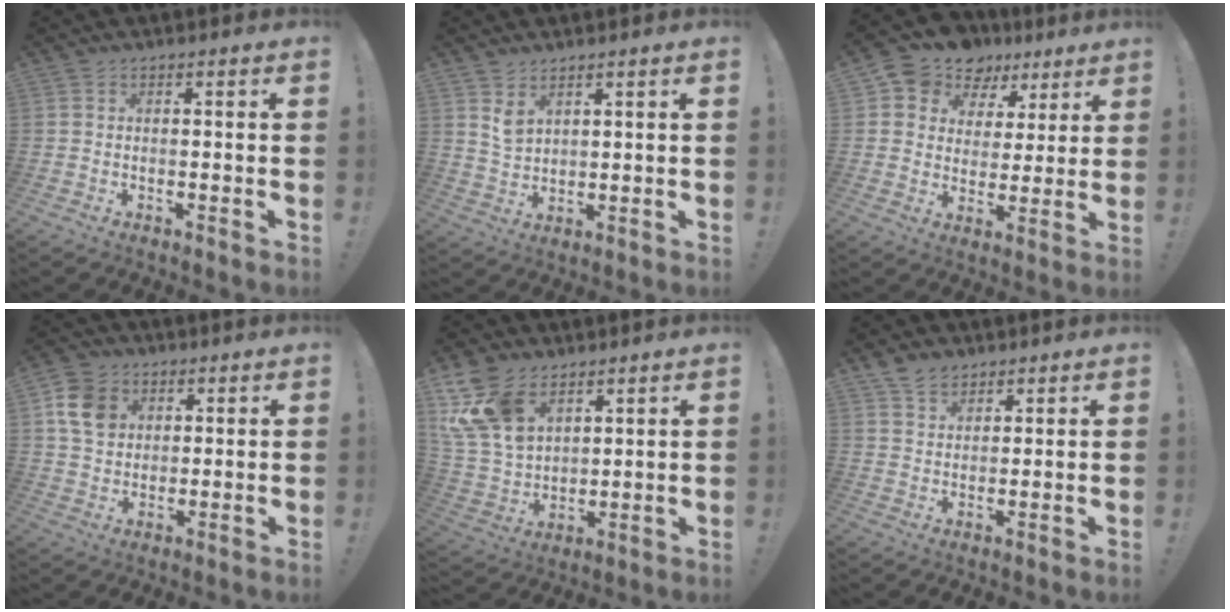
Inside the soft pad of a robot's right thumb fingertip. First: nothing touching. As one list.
[{"total": 4.3, "force": [2.9, 2.4, 1.9], "torque": [-0.022, -0.022, 0.054]}, {"total": 10.1, "force": [6.3, 7.5, 2.5], "torque": [-0.050, -0.043, 0.118]}, {"total": 10.7, "force": [3.7, 8.6, 5.1], "torque": [-0.075, -0.001, 0.076]}, {"total": 15.6, "force": [8.1, 10.3, 8.4], "torque": [-0.183, -0.040, 0.160]}, {"total": 5.3, "force": [4.0, 3.3, 1.3], "torque": [-0.022, -0.018, 0.076]}]